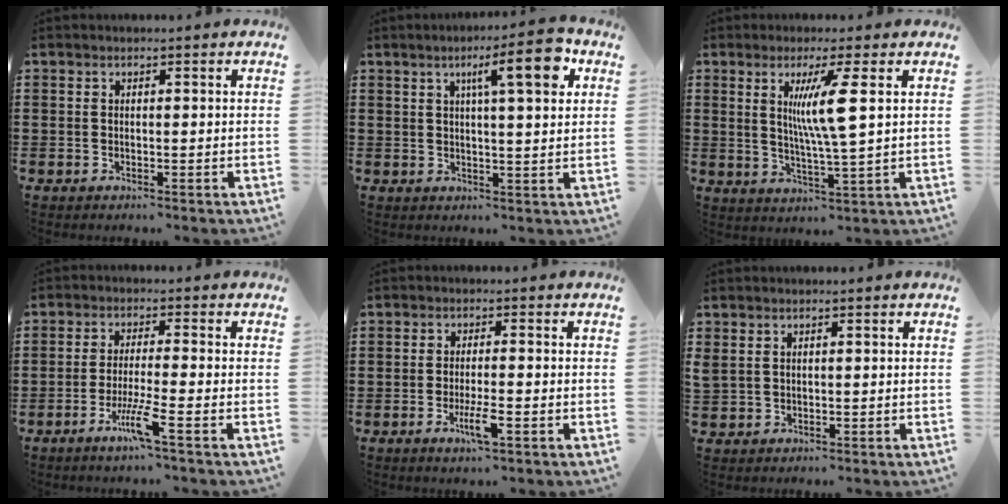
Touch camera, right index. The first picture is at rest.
{"total": 8.9, "force": [3.8, 1.7, 7.8], "torque": [-0.121, -0.002, 0.052]}
{"total": 7.4, "force": [2.1, 0.0, 7.1], "torque": [-0.141, -0.005, 0.030]}
{"total": 5.9, "force": [-3.3, -0.4, 4.9], "torque": [-0.098, -0.016, -0.061]}
{"total": 4.2, "force": [-1.8, 0.5, 3.8], "torque": [-0.076, -0.011, -0.034]}
{"total": 0.8, "force": [0.5, 0.5, 0.4], "torque": [-0.011, 0.003, 0.009]}